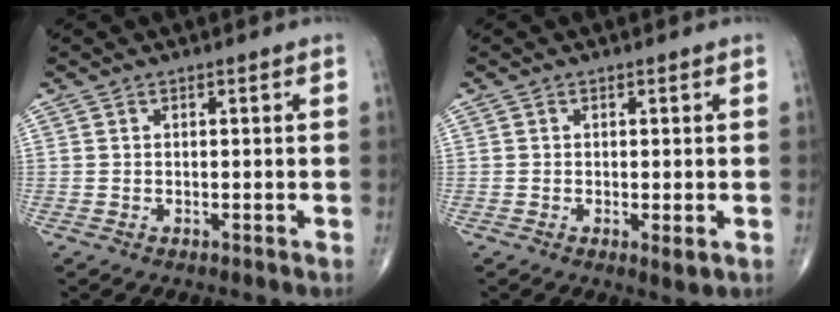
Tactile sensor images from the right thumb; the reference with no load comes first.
{"total": 2.0, "force": [-0.5, 0.5, 1.9], "torque": [-0.036, -0.009, -0.007]}